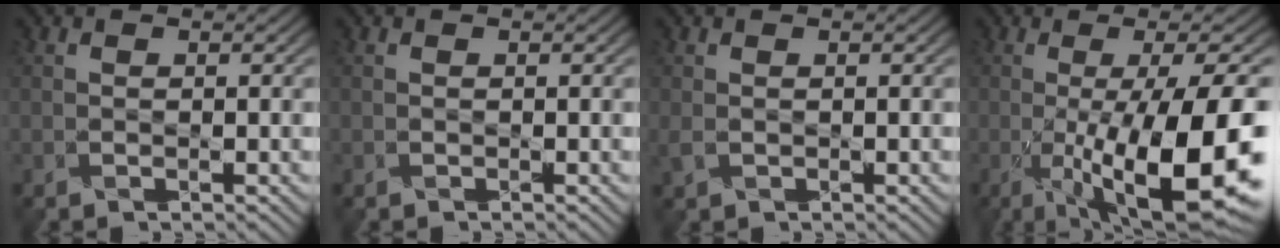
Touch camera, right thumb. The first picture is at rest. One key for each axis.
{"total": 0.0}
{"total": 0.7, "fx": 0.1, "fy": 0.6, "fz": 0.3, "tx": -0.011, "ty": -0.004, "tz": 0.003}
{"total": 15.6, "fx": -4.1, "fy": 3.8, "fz": 14.6, "tx": -0.216, "ty": -0.009, "tz": -0.058}